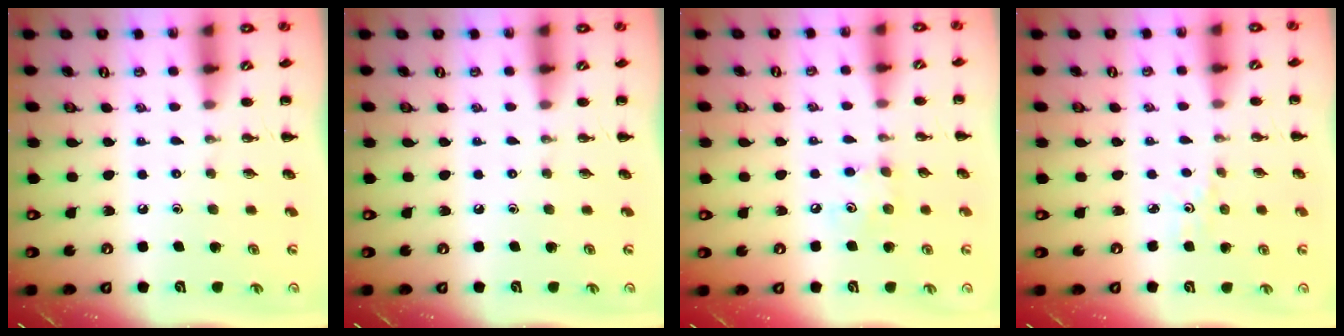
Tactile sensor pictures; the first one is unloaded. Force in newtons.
{"total": 0.0}
{"total": 4.9, "press": 4.8, "slide": 1.0}
{"total": 1.7, "press": 1.7, "slide": 0.4}